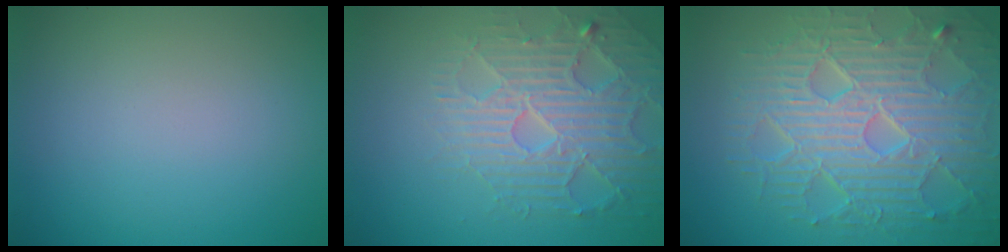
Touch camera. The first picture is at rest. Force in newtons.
{"total": 4.5, "press": 4.5, "slide": 0.6}
{"total": 9.0, "press": 6.5, "slide": 6.3}